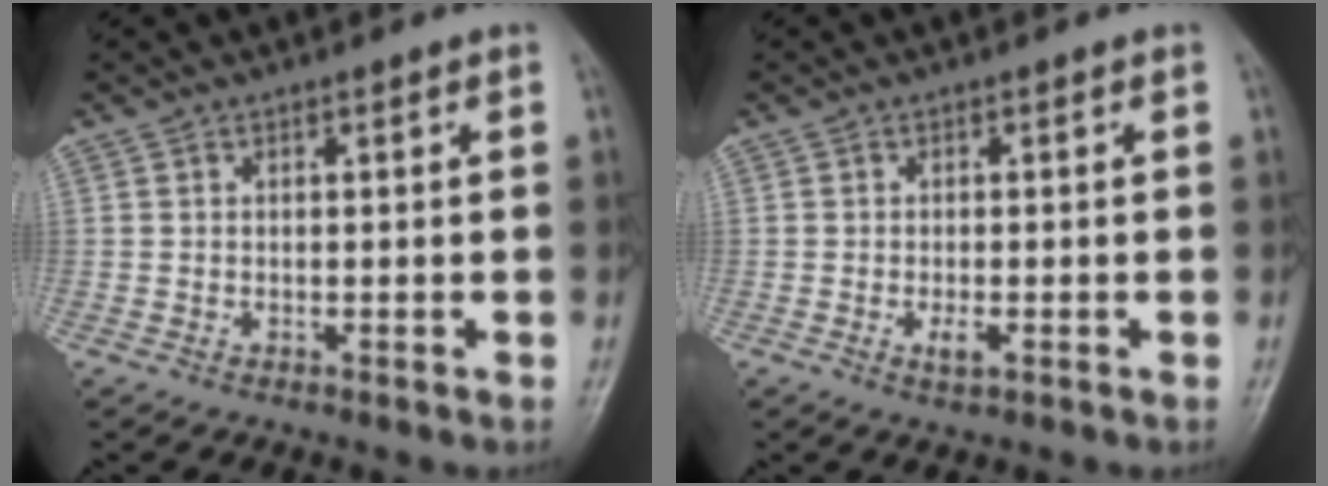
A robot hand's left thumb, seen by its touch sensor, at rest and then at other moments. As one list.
[{"total": 2.2, "force": [-0.8, 0.9, 1.8], "torque": [-0.035, -0.002, -0.013]}]